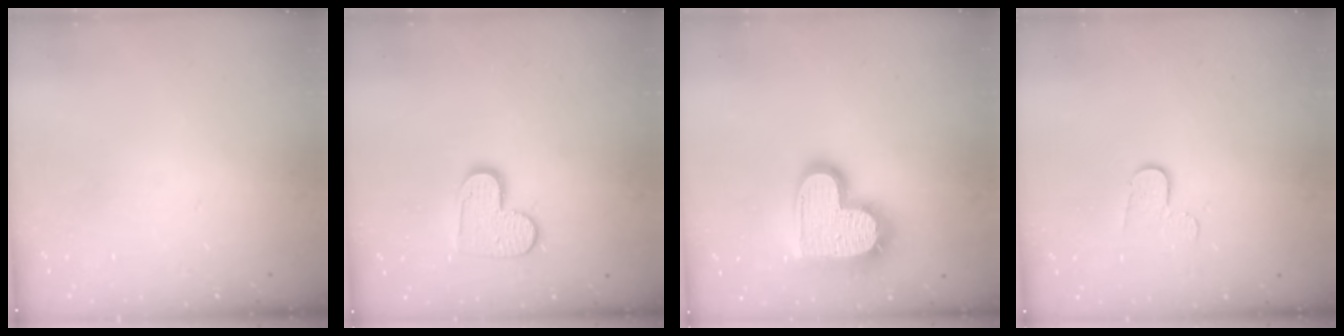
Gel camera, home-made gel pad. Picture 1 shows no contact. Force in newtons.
{"total": 9.7, "press": 9.7, "slide": 0.5}
{"total": 20.1, "press": 20.1, "slide": 1.5}
{"total": 5.7, "press": 5.7, "slide": 0.5}